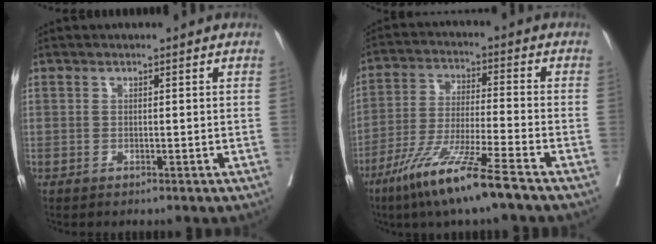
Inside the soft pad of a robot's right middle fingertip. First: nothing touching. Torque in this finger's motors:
{"motor_torque": [1.19, -0.95, 0.78, 0.21]}